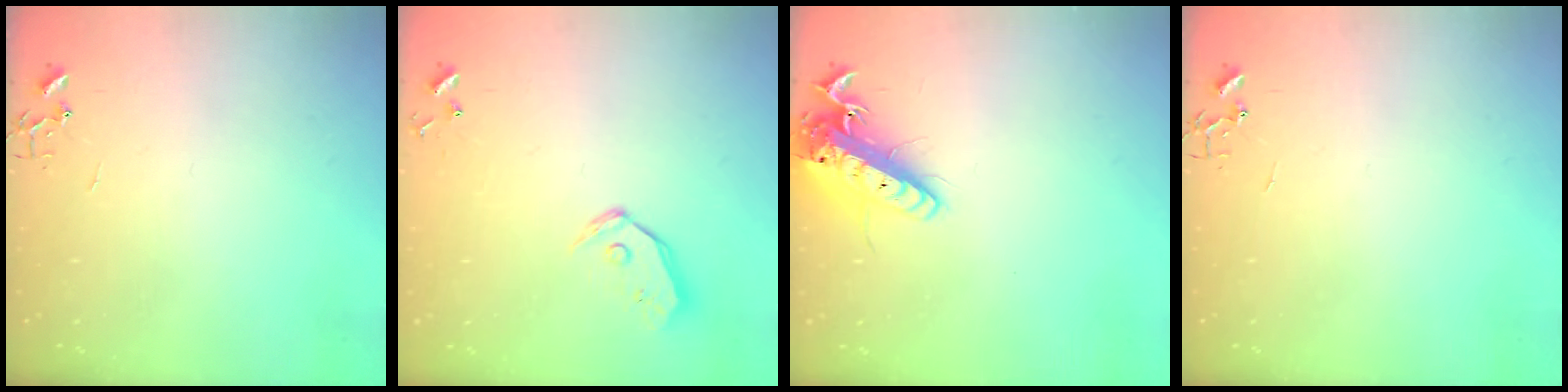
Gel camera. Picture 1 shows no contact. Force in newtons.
{"total": 8.7, "press": 8.6, "slide": 1.3}
{"total": 15.2, "press": 14.9, "slide": 3.0}
{"total": 0.0}